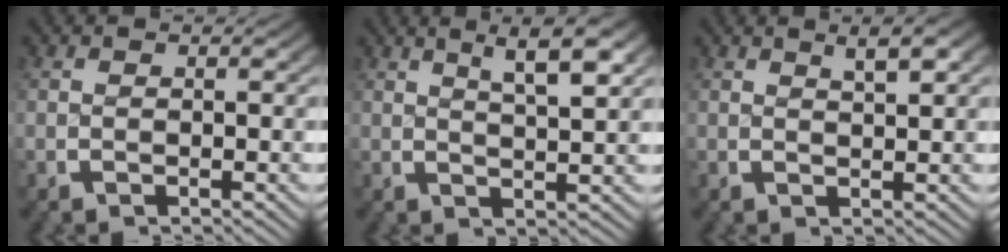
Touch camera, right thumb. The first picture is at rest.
{"total": 5.7, "force": [3.2, 1.9, 4.3], "torque": [-0.049, 0.017, 0.045]}
{"total": 2.9, "force": [1.7, 0.9, 2.2], "torque": [-0.020, 0.010, 0.026]}